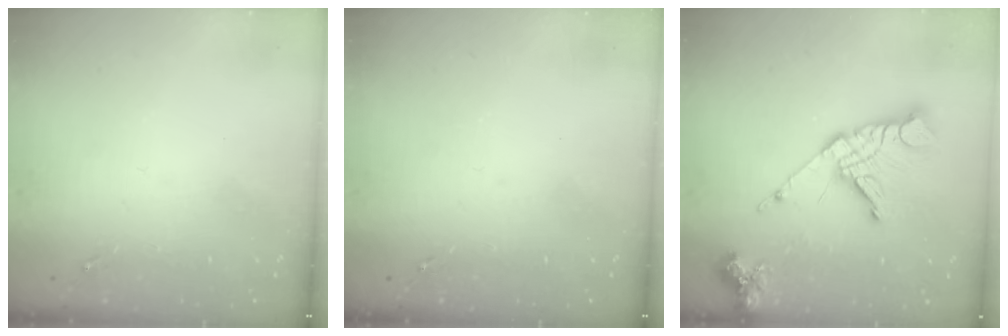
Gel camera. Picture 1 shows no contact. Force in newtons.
{"total": 0.0}
{"total": 16.4, "press": 16.3, "slide": 1.9}